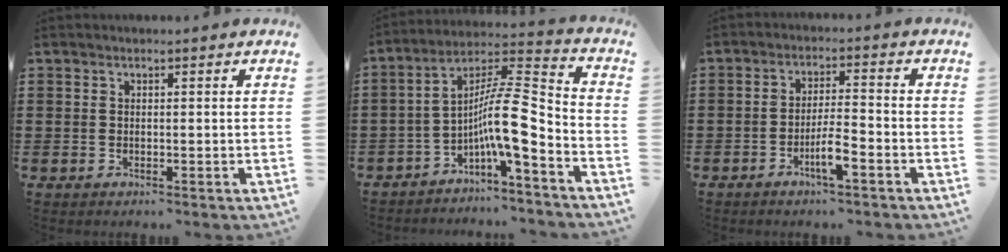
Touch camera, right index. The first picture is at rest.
{"total": 10.8, "force": [-3.7, 1.9, 9.9], "torque": [-0.181, -0.017, -0.079]}
{"total": 4.3, "force": [-2.5, 0.6, 3.5], "torque": [-0.074, -0.003, -0.050]}